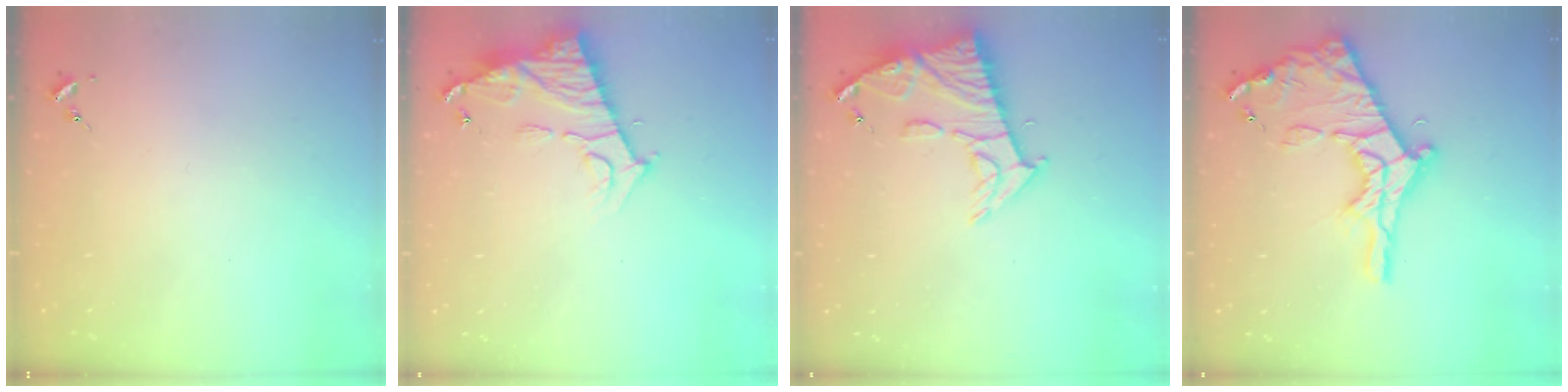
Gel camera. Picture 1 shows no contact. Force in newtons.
{"total": 11.7, "press": 11.6, "slide": 0.8}
{"total": 13.0, "press": 12.9, "slide": 1.4}
{"total": 21.0, "press": 20.9, "slide": 1.8}